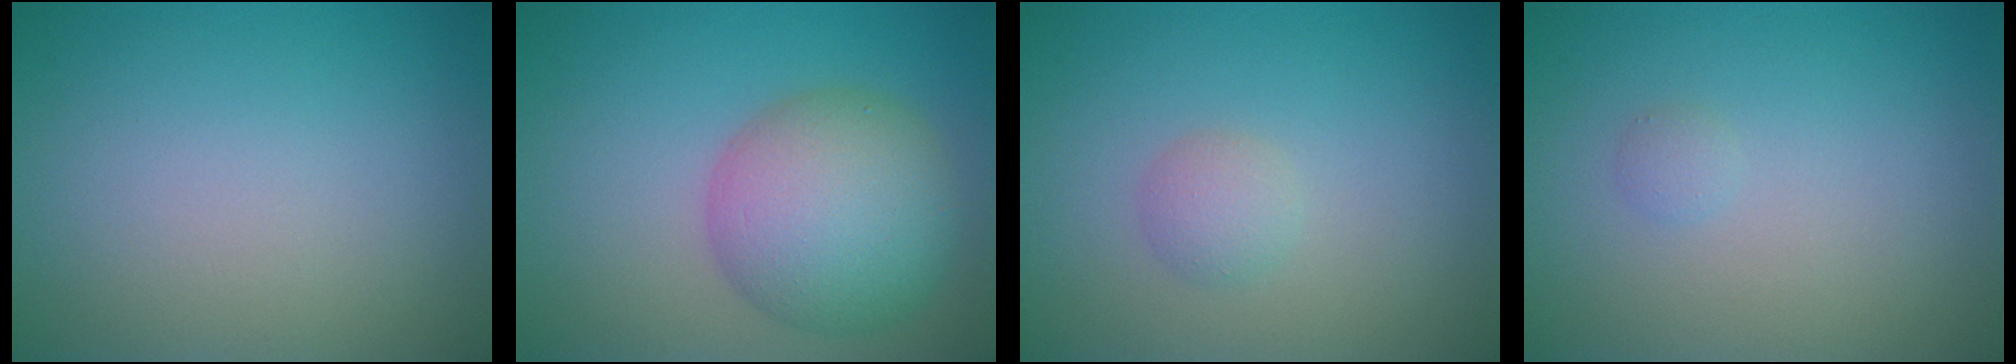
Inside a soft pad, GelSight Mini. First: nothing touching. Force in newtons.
{"total": 7.9, "press": 7.9, "slide": 0.1}
{"total": 1.5, "press": 1.4, "slide": 0.1}
{"total": 0.6, "press": 0.6, "slide": 0.0}